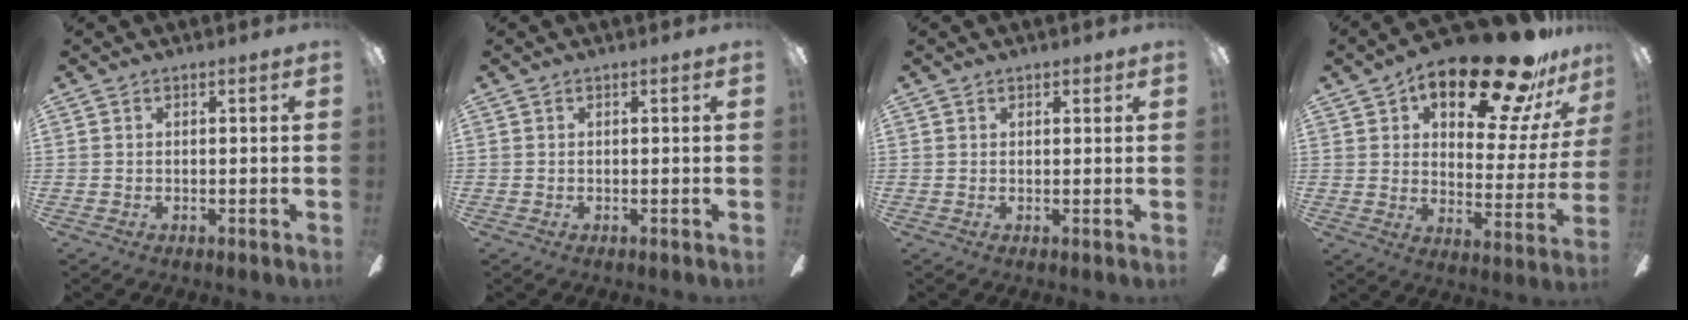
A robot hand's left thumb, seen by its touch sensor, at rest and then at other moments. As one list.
[{"total": 0.0}, {"total": 1.0, "force": [0.7, 0.6, 0.5], "torque": [-0.003, 0.000, 0.010]}, {"total": 22.2, "force": [15.5, 7.9, 13.8], "torque": [-0.194, -0.101, 0.250]}]